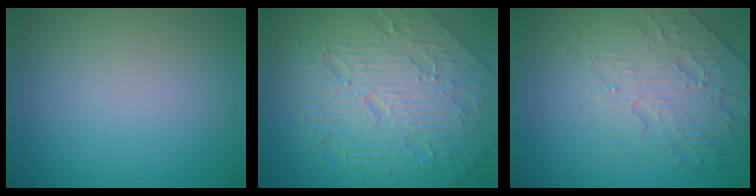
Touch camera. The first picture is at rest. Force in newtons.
{"total": 11.2, "press": 7.5, "slide": 8.4}
{"total": 4.7, "press": 4.2, "slide": 2.2}